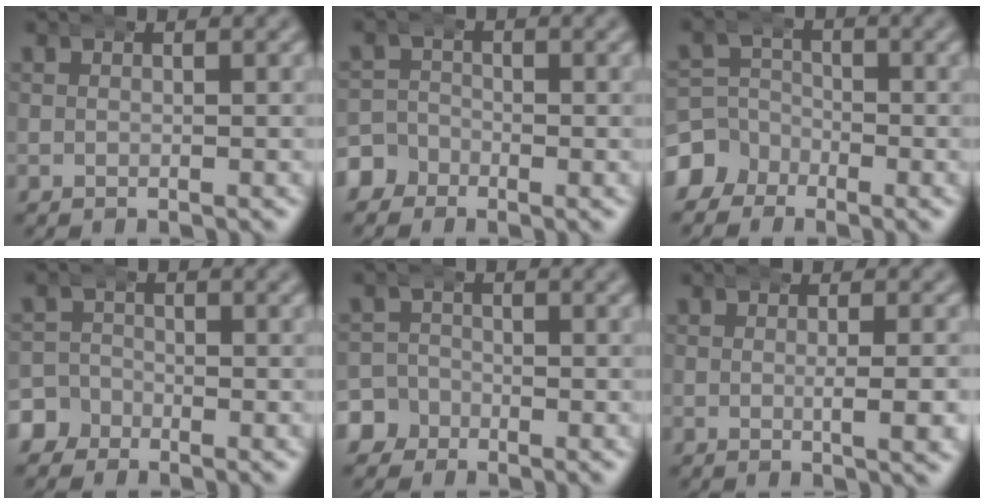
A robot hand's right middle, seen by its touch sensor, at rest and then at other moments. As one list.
[{"total": 3.3, "force": [-1.8, 2.7, 0.6], "torque": [-0.019, -0.005, -0.039]}, {"total": 5.5, "force": [-2.7, 4.6, 1.4], "torque": [-0.043, -0.021, -0.049]}, {"total": 3.6, "force": [-1.9, 3.1, 0.6], "torque": [-0.020, -0.006, -0.040]}, {"total": 4.2, "force": [-1.9, 3.6, 0.7], "torque": [-0.024, -0.009, -0.042]}, {"total": 1.9, "force": [-0.1, 0.1, 1.9], "torque": [-0.034, -0.005, -0.004]}]